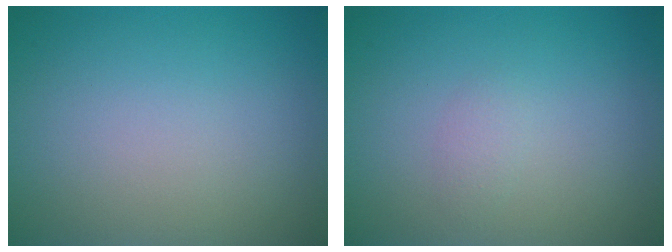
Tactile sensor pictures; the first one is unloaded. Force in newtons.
{"total": 0.8, "press": 0.8, "slide": 0.0}